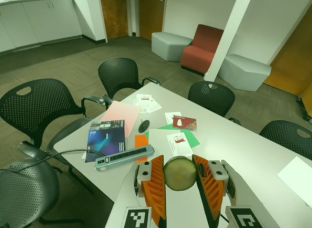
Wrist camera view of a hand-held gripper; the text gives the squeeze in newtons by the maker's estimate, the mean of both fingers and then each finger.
{"total": 12.6, "left": 12.8, "right": 12.5}